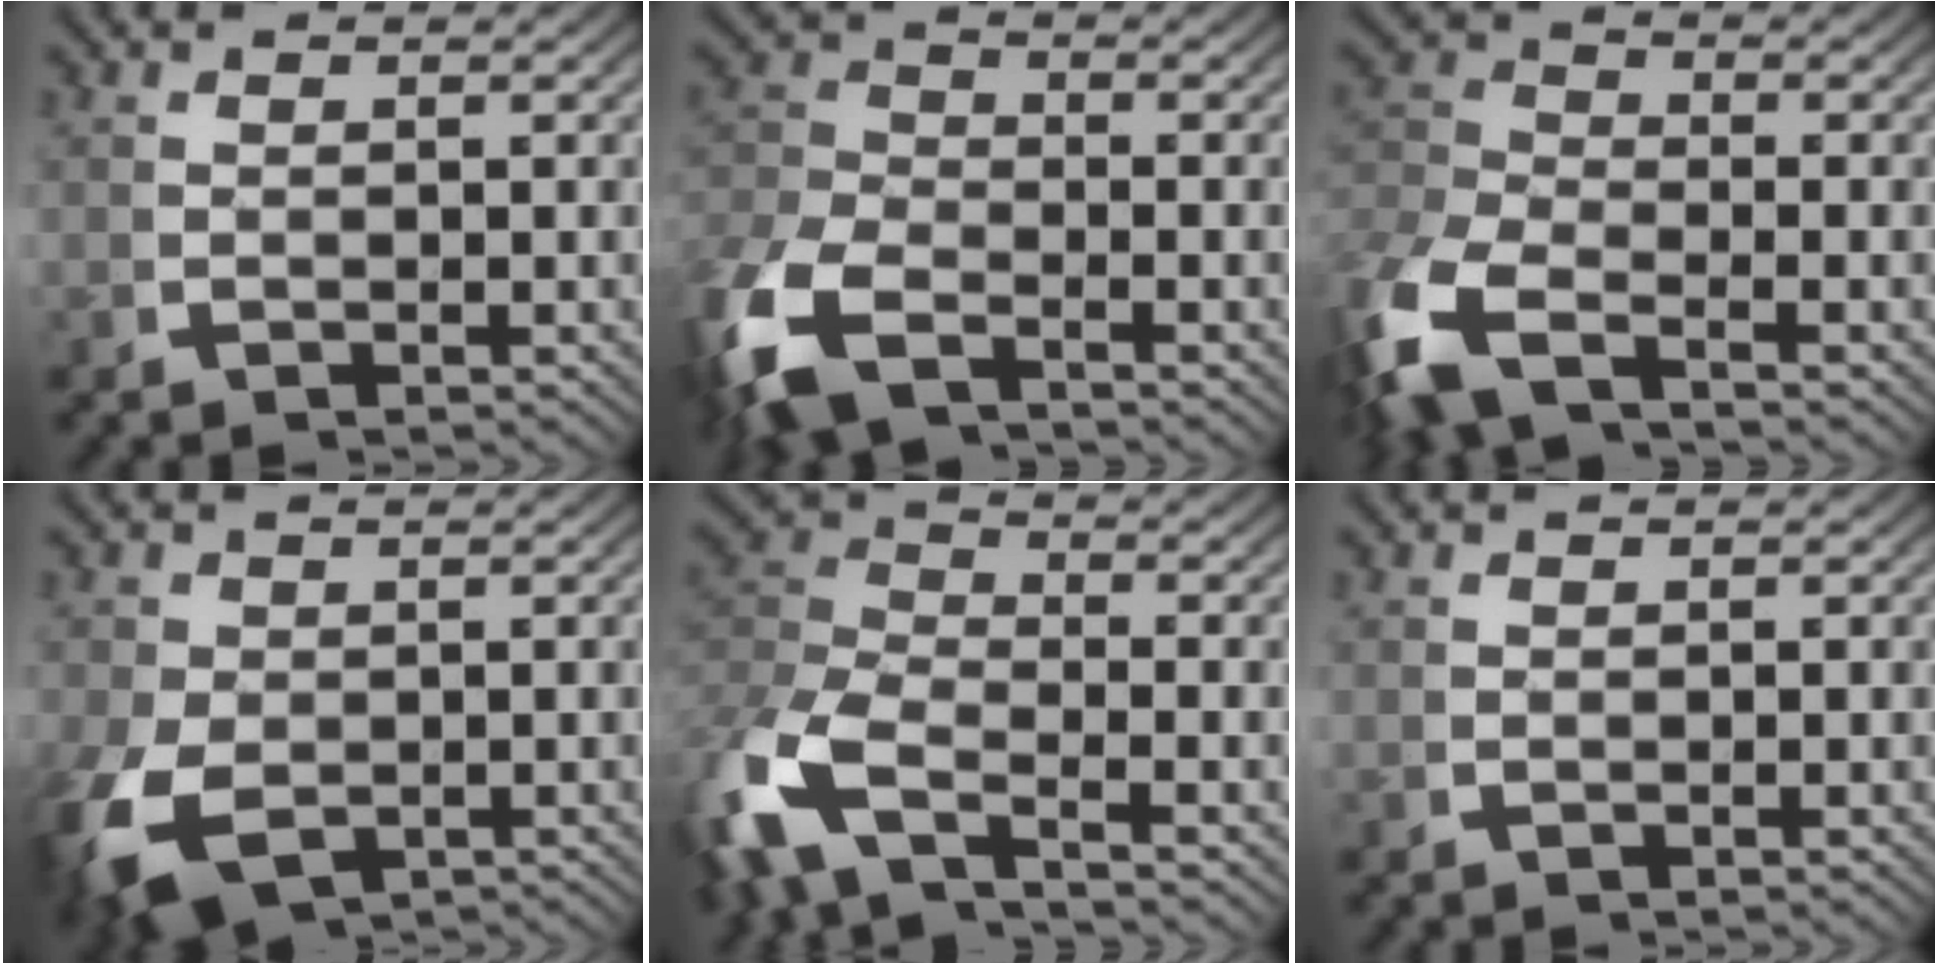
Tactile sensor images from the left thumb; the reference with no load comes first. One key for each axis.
{"total": 6.1, "fx": -3.0, "fy": 3.7, "fz": 3.8, "tx": -0.095, "ty": -0.012, "tz": -0.053}
{"total": 6.5, "fx": -2.7, "fy": 4.0, "fz": 4.4, "tx": -0.109, "ty": -0.012, "tz": -0.050}
{"total": 6.8, "fx": -2.5, "fy": 4.5, "fz": 4.4, "tx": -0.110, "ty": -0.042, "tz": -0.016}
{"total": 8.2, "fx": -2.7, "fy": 5.4, "fz": 5.6, "tx": -0.146, "ty": -0.014, "tz": -0.048}
{"total": 0.0}